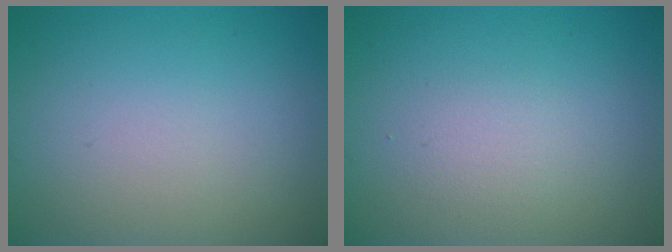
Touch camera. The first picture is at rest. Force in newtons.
{"total": 1.4, "press": 1.4, "slide": 0.1}